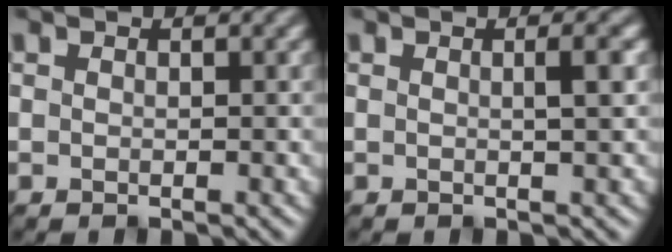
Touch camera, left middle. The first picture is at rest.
{"total": 1.8, "force": [0.2, 0.4, 1.7], "torque": [-0.021, 0.006, -0.001]}